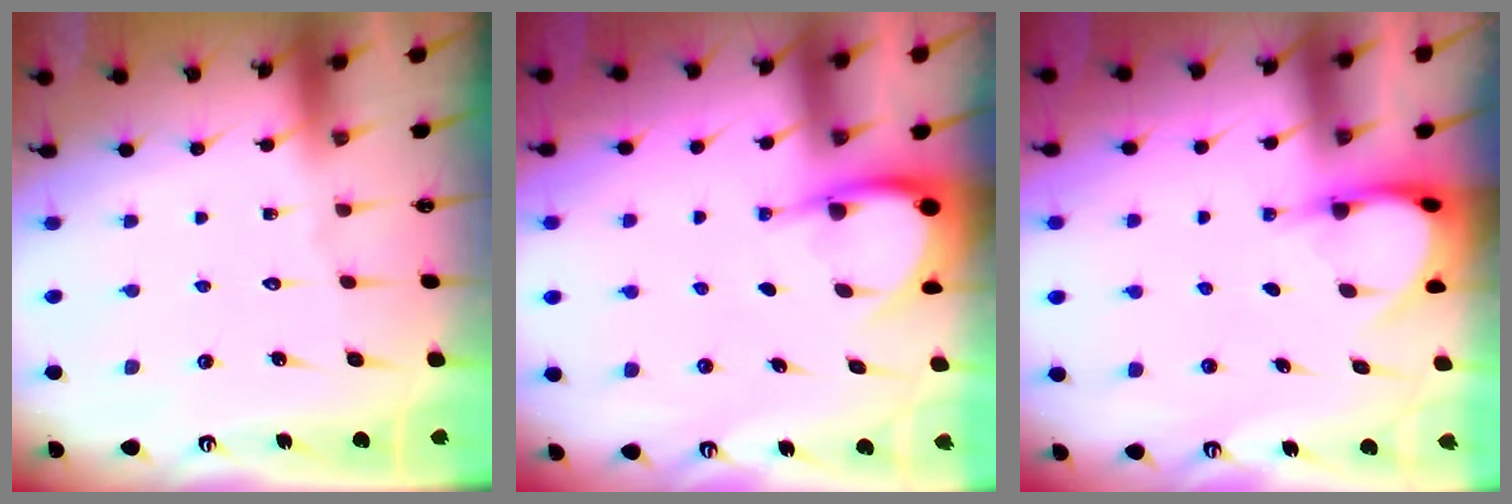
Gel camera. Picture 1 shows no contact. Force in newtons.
{"total": 4.2, "press": 4.2, "slide": 0.3}
{"total": 3.9, "press": 3.9, "slide": 0.4}